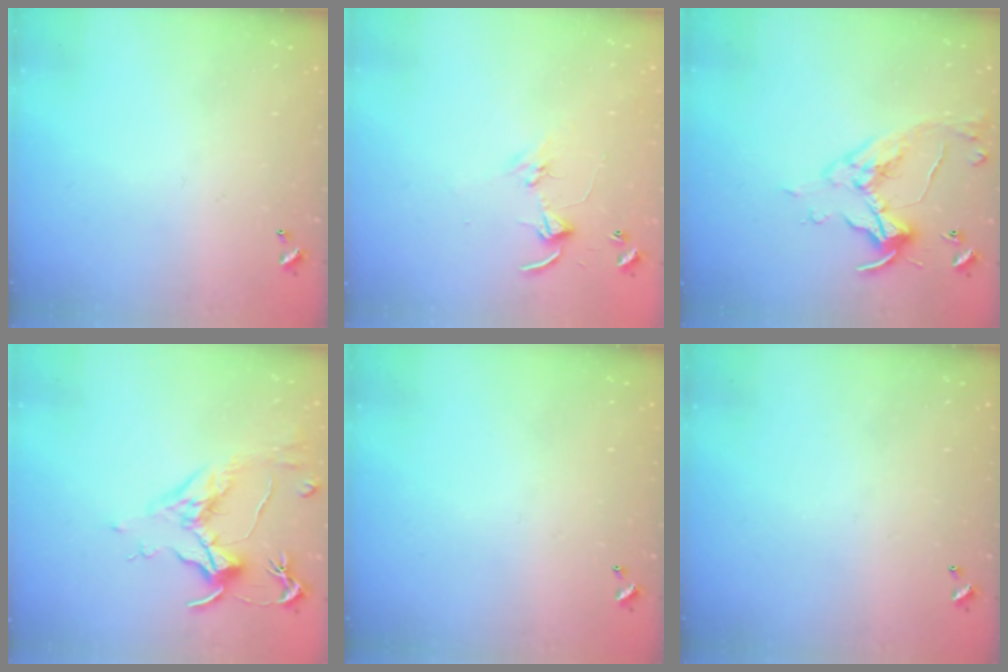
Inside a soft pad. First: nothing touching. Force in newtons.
{"total": 4.4, "press": 4.4, "slide": 0.5}
{"total": 7.3, "press": 7.2, "slide": 1.4}
{"total": 1.7, "press": 1.4, "slide": 0.9}
{"total": 0.0}
{"total": 0.0}